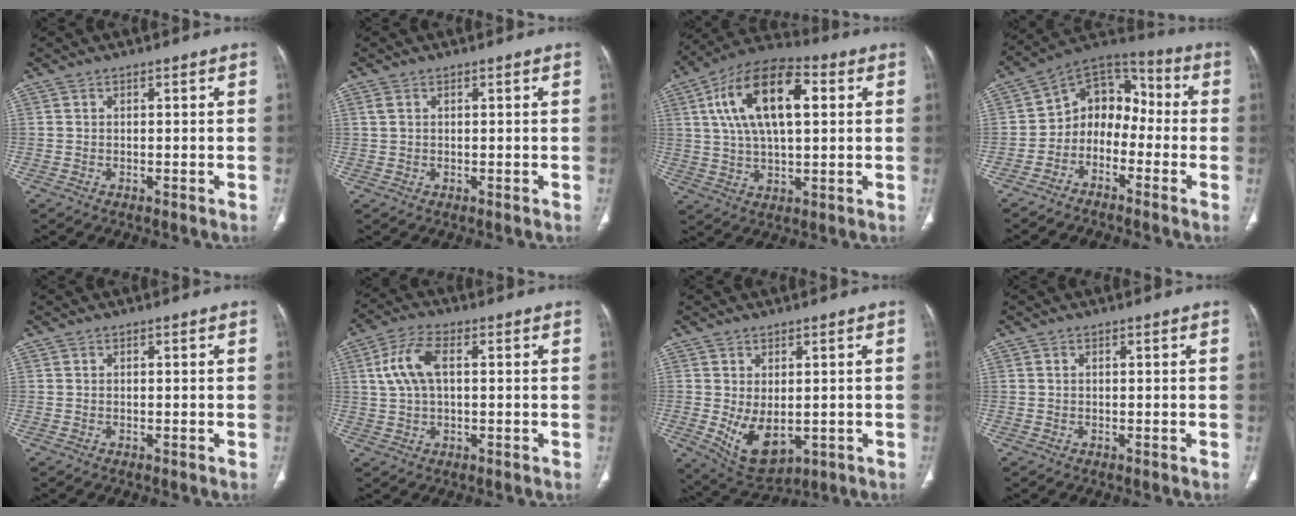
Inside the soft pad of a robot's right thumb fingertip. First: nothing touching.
{"total": 1.1, "force": [0.4, 0.7, 0.7], "torque": [-0.021, 0.008, 0.013]}
{"total": 18.2, "force": [4.8, 8.7, 15.2], "torque": [-0.263, 0.015, 0.077]}
{"total": 10.7, "force": [-3.5, 8.4, 5.7], "torque": [-0.054, 0.072, -0.080]}
{"total": 0.0}
{"total": 8.2, "force": [1.5, 4.2, 6.9], "torque": [-0.150, 0.018, 0.030]}
{"total": 8.9, "force": [-1.1, 5.3, 7.0], "torque": [-0.111, -0.011, 0.007]}
{"total": 0.0}